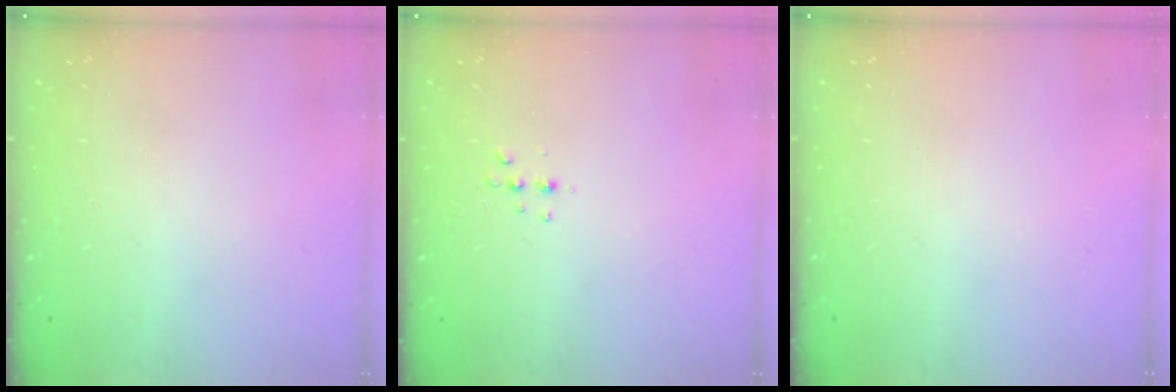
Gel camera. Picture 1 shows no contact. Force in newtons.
{"total": 4.1, "press": 3.9, "slide": 1.3}
{"total": 0.0}